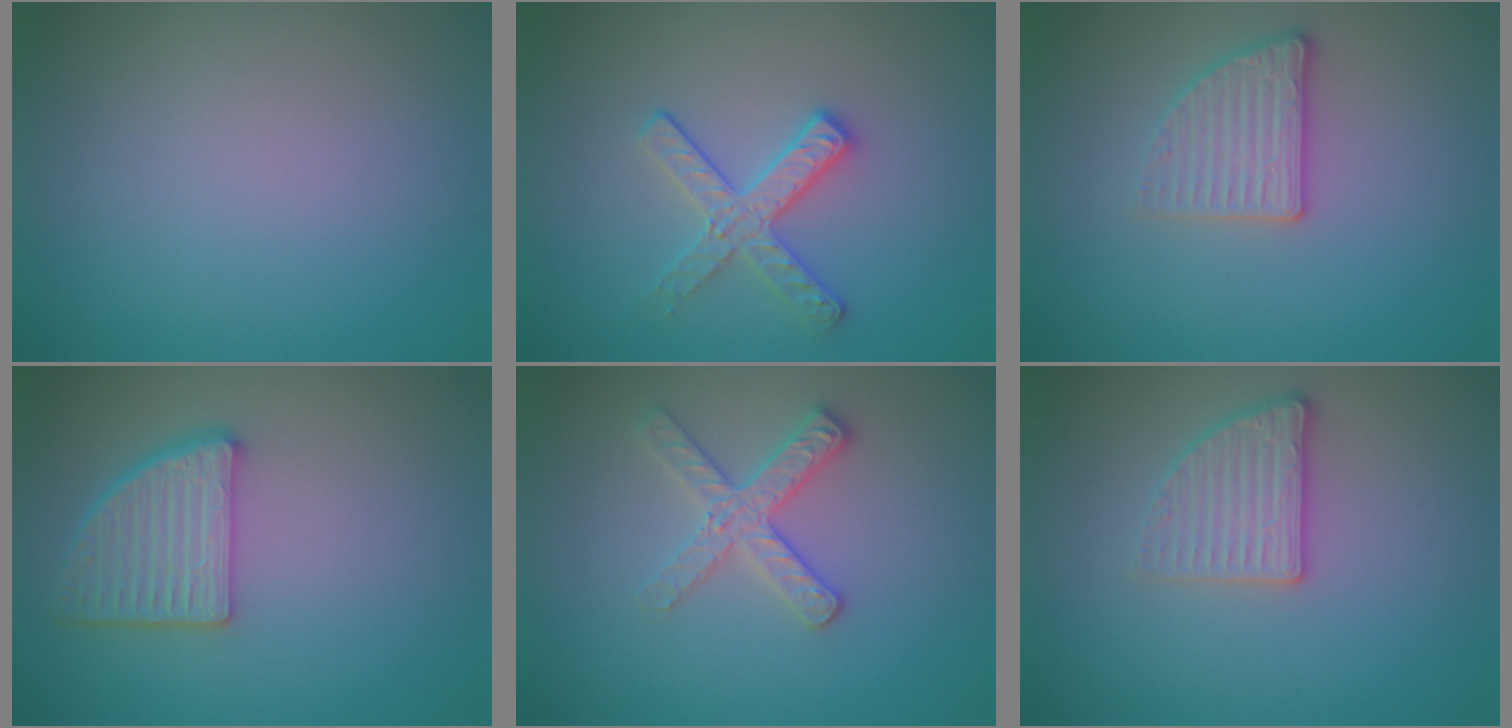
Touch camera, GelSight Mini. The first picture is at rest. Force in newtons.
{"total": 2.8, "press": 2.7, "slide": 0.7}
{"total": 2.6, "press": 2.4, "slide": 1.0}
{"total": 4.2, "press": 3.9, "slide": 1.6}
{"total": 2.7, "press": 2.6, "slide": 0.9}
{"total": 2.6, "press": 2.4, "slide": 1.0}